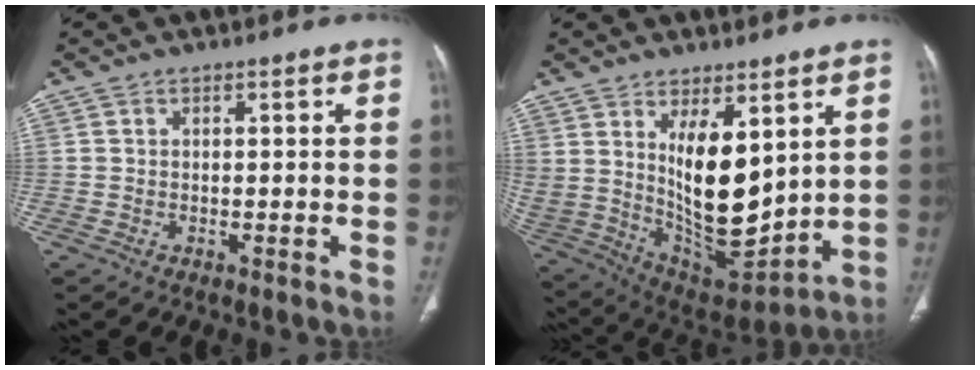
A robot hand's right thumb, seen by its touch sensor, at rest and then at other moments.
{"total": 19.2, "force": [5.0, 8.7, 16.4], "torque": [-0.267, -0.047, 0.114]}